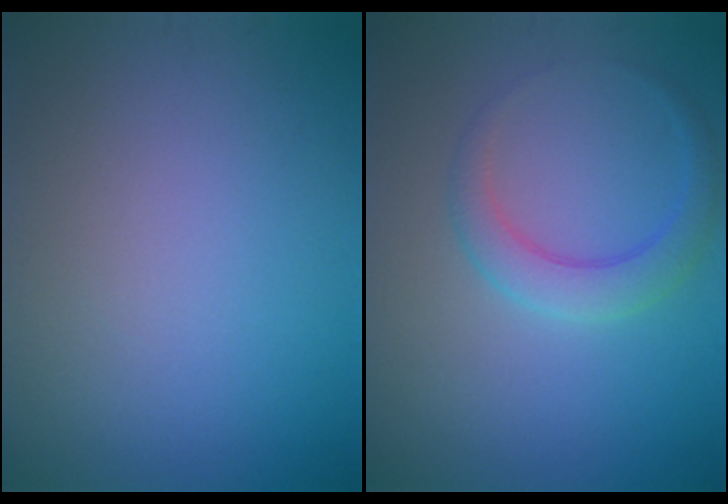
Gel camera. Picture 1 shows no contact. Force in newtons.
{"total": 3.0, "press": 3.0, "slide": 0.1}